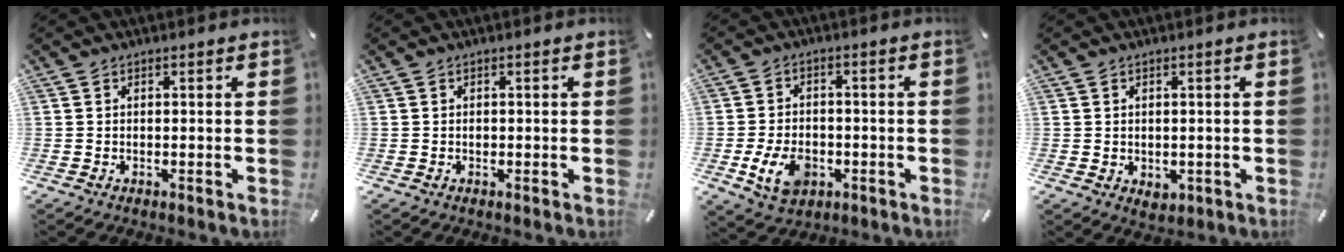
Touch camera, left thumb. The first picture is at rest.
{"total": 0.8, "force": [-0.1, 0.6, 0.5], "torque": [-0.010, 0.003, -0.004]}
{"total": 8.9, "force": [-2.8, 6.4, 5.4], "torque": [-0.117, 0.005, -0.051]}
{"total": 2.0, "force": [0.1, 1.8, 0.6], "torque": [-0.003, 0.000, 0.001]}